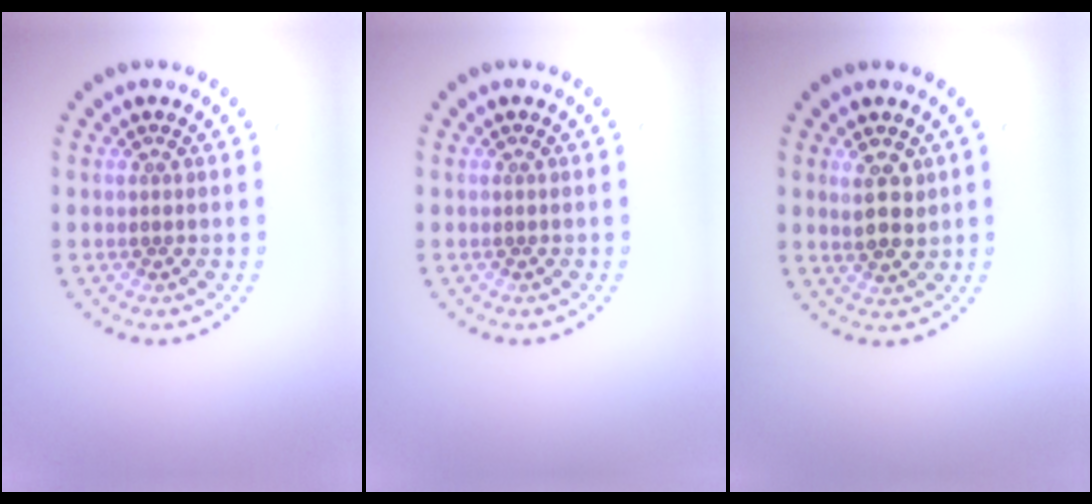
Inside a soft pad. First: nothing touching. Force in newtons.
{"total": 0.0}
{"total": 2.7, "press": 2.6, "slide": 0.7}